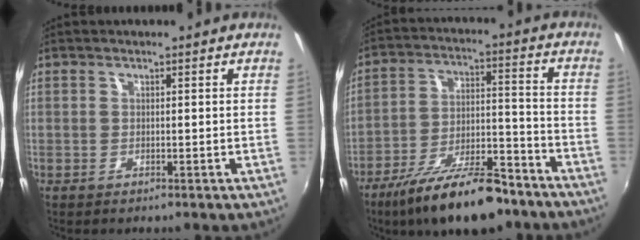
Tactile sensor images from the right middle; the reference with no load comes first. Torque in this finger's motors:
{"motor_torque": [0.82, -1.31, 0.31, 0.04]}